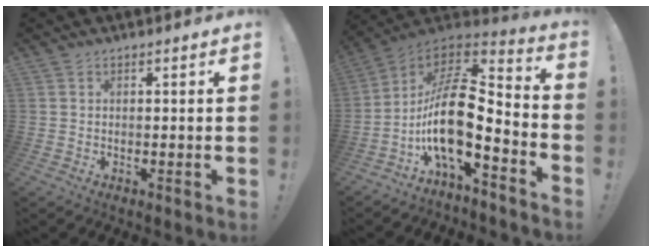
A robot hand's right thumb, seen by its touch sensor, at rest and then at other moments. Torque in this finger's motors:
{"motor_torque": [2.55, 2.42, 1.56, -1.21, 0.40]}